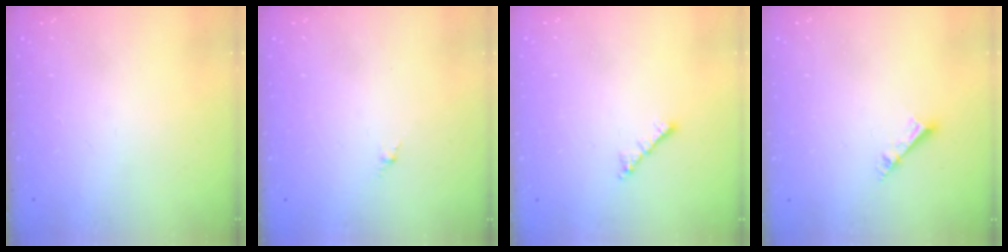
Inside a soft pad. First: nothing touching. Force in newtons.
{"total": 0.0}
{"total": 1.8, "press": 1.8, "slide": 0.5}
{"total": 4.2, "press": 4.2, "slide": 0.2}